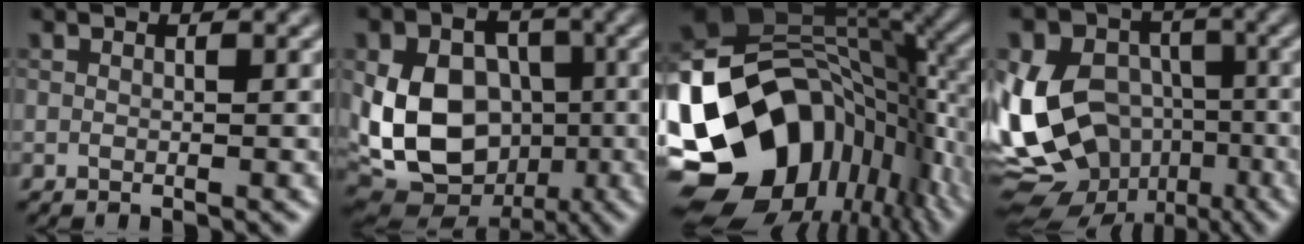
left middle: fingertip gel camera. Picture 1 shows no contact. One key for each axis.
{"total": 12.5, "fx": -1.2, "fy": 9.8, "fz": 7.7, "tx": -0.140, "ty": -0.001, "tz": -0.029}
{"total": 18.8, "fx": -6.6, "fy": 12.9, "fz": 12.0, "tx": -0.248, "ty": -0.013, "tz": -0.122}
{"total": 16.8, "fx": -2.1, "fy": 13.7, "fz": 9.4, "tx": -0.210, "ty": 0.008, "tz": -0.037}